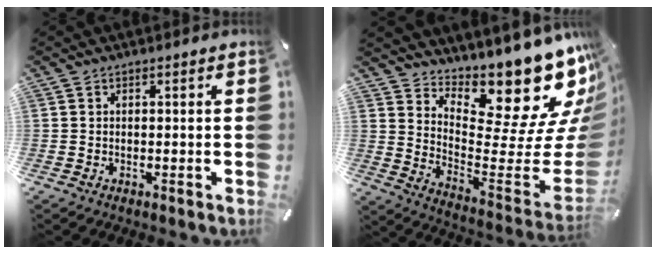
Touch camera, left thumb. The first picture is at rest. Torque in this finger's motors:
{"motor_torque": [2.74, 2.27, 1.10, -1.67, 0.07]}